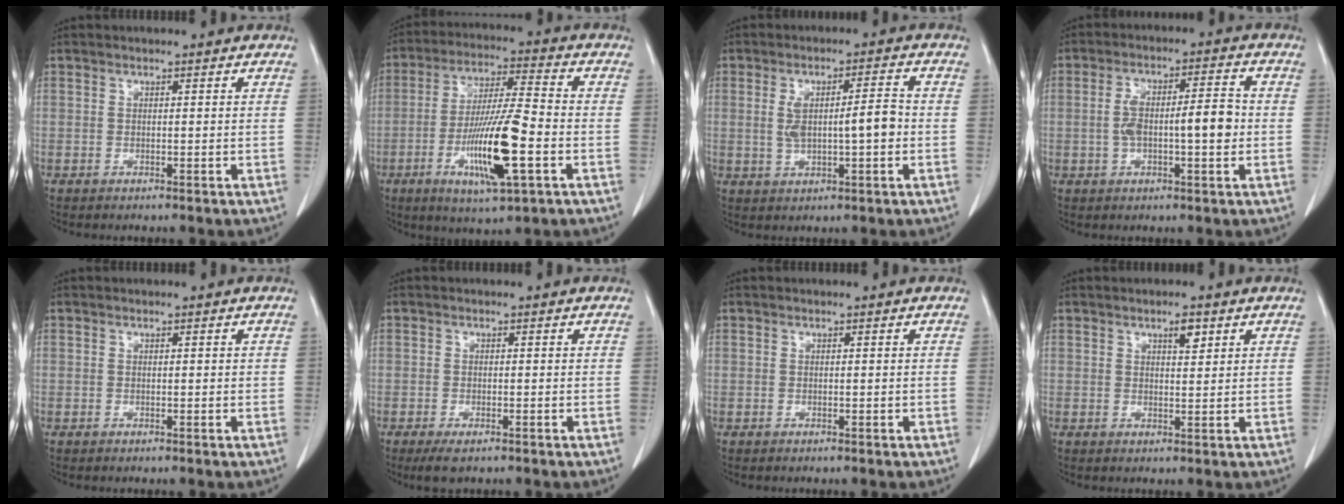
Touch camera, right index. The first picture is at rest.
{"total": 14.4, "force": [-4.4, 1.4, 13.6], "torque": [-0.257, -0.014, -0.077]}
{"total": 6.8, "force": [-0.3, 1.5, 6.6], "torque": [-0.123, 0.014, 0.002]}
{"total": 8.4, "force": [-0.7, 2.0, 8.1], "torque": [-0.152, 0.019, -0.011]}
{"total": 0.0}
{"total": 2.7, "force": [-1.8, 0.8, 1.9], "torque": [-0.039, -0.006, -0.025]}
{"total": 0.0}
{"total": 2.5, "force": [1.4, 0.7, 1.9], "torque": [-0.033, -0.003, 0.023]}